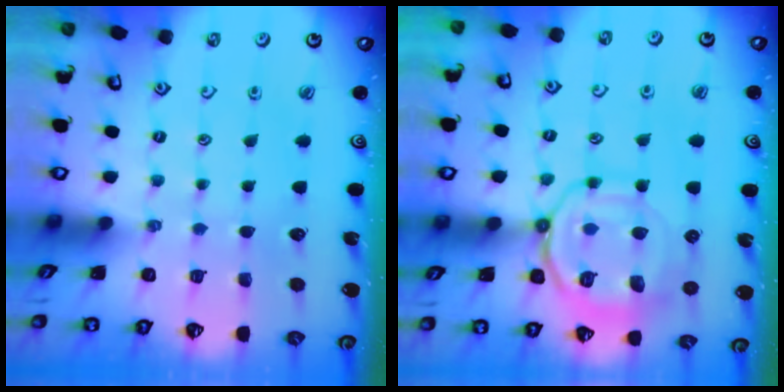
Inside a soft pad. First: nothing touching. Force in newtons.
{"total": 13.3, "press": 13.2, "slide": 1.3}